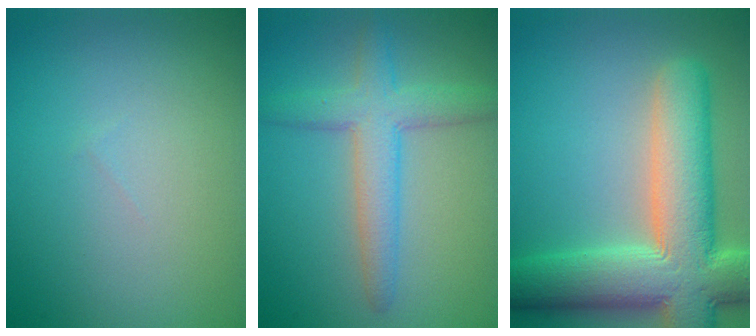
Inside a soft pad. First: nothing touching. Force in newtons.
{"total": 4.5, "press": 4.5, "slide": 0.2}
{"total": 11.1, "press": 11.0, "slide": 1.0}